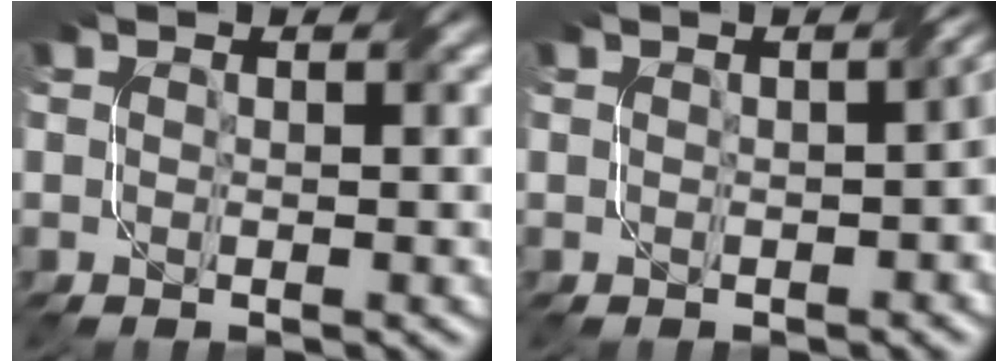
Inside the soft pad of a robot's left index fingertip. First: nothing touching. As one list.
[{"total": 2.3, "force": [-0.3, 0.8, 2.1], "torque": [-0.024, 0.004, -0.003]}]